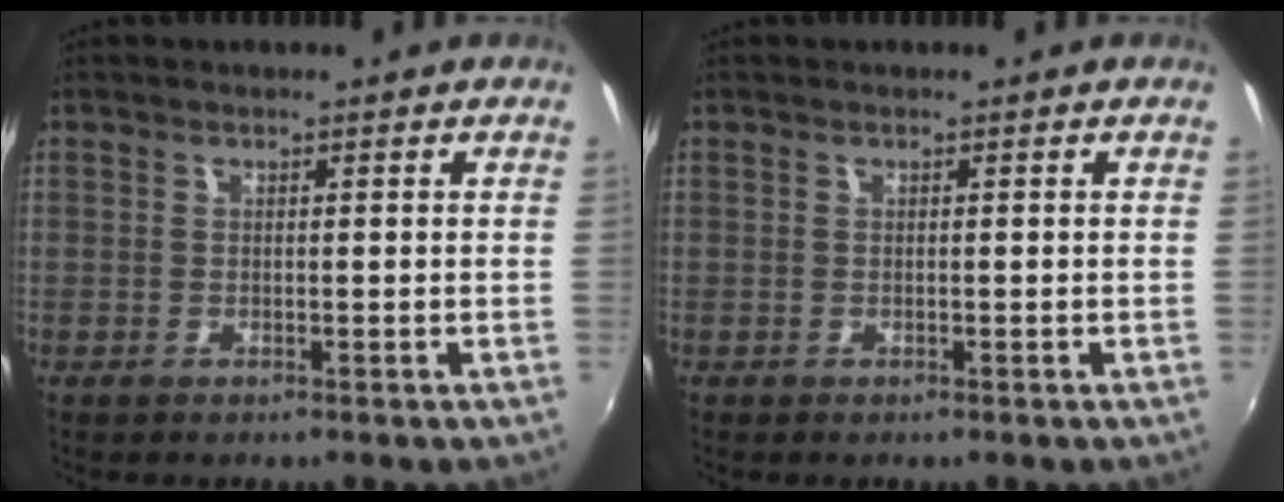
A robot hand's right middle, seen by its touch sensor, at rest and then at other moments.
{"total": 0.0}